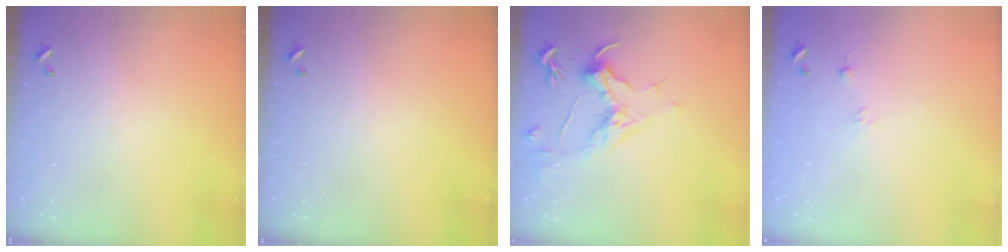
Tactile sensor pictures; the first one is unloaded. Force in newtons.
{"total": 0.0}
{"total": 1.6, "press": 1.4, "slide": 0.8}
{"total": 6.7, "press": 6.6, "slide": 0.6}